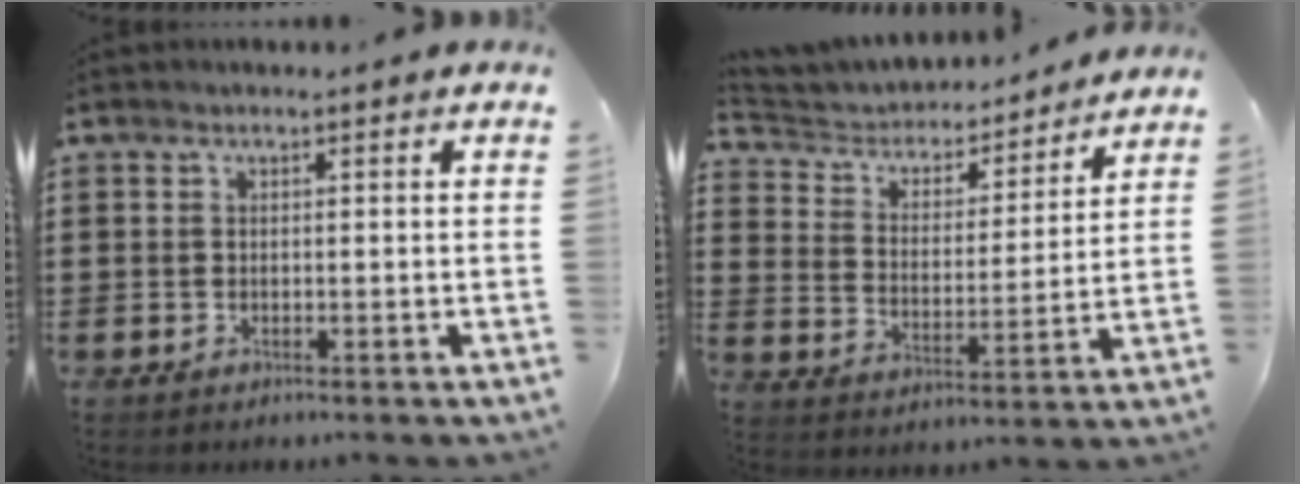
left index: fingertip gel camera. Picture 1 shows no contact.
{"total": 3.8, "force": [3.5, 1.5, 0.3], "torque": [-0.033, -0.026, 0.052]}